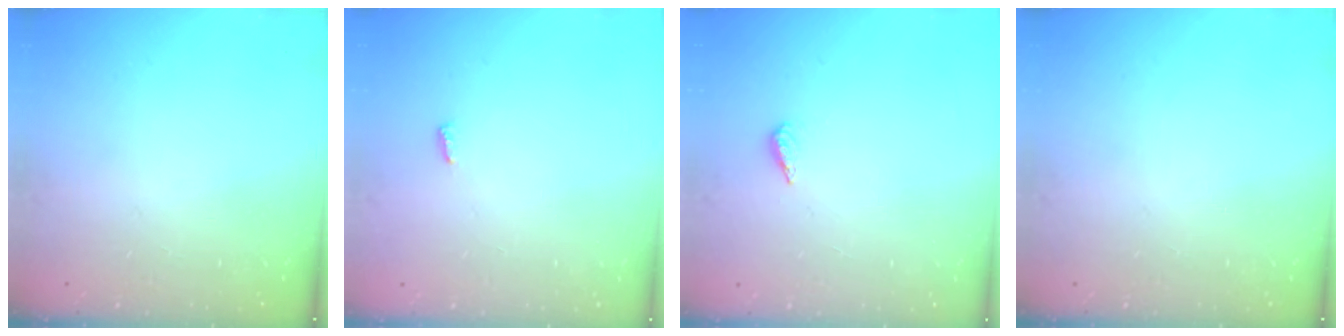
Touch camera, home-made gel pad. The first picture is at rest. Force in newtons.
{"total": 2.8, "press": 2.8, "slide": 0.4}
{"total": 2.3, "press": 2.2, "slide": 0.8}
{"total": 0.0}